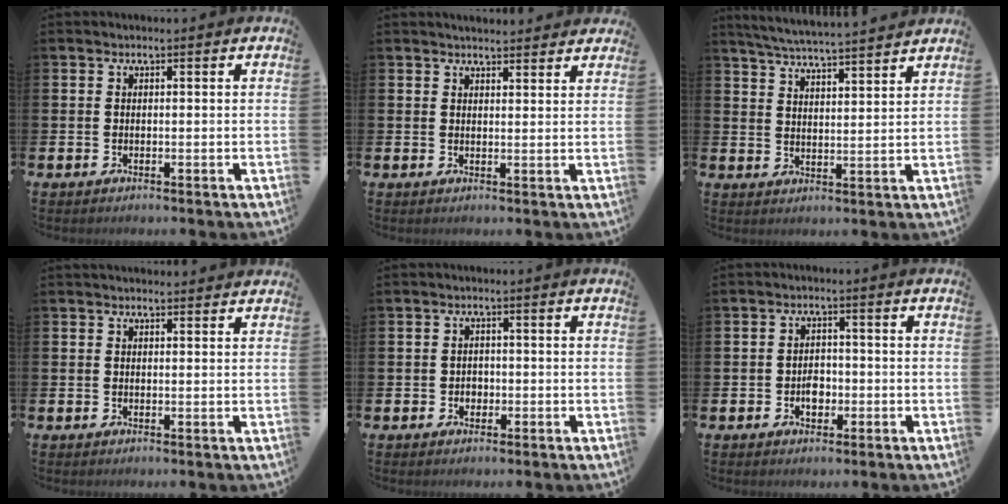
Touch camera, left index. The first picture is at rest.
{"total": 2.7, "force": [2.7, 0.4, -0.1], "torque": [0.006, -0.017, 0.048]}
{"total": 5.4, "force": [5.3, -0.3, 0.9], "torque": [-0.037, -0.036, 0.094]}
{"total": 1.4, "force": [1.3, 0.3, 0.2], "torque": [0.006, -0.004, 0.022]}
{"total": 1.5, "force": [-0.3, 1.4, 0.5], "torque": [-0.001, 0.002, -0.011]}
{"total": 2.8, "force": [-0.7, 2.0, 1.8], "torque": [-0.024, 0.000, -0.017]}